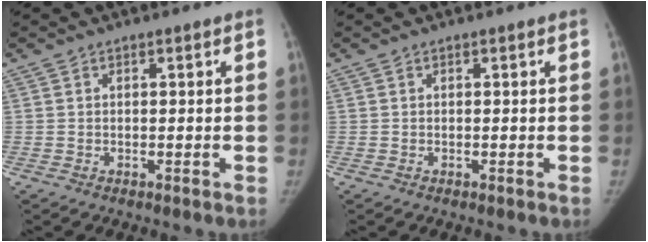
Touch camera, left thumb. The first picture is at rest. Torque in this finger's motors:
{"motor_torque": [0.00, 0.00, 0.20, -0.17, 0.00]}